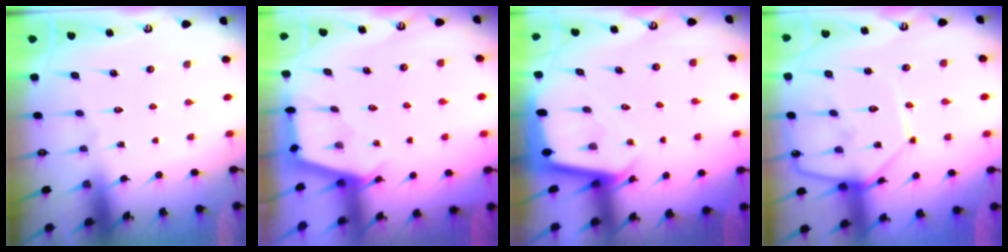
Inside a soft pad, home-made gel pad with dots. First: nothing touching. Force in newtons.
{"total": 2.8, "press": 2.8, "slide": 0.3}
{"total": 2.4, "press": 2.4, "slide": 0.1}
{"total": 12.4, "press": 12.3, "slide": 1.3}